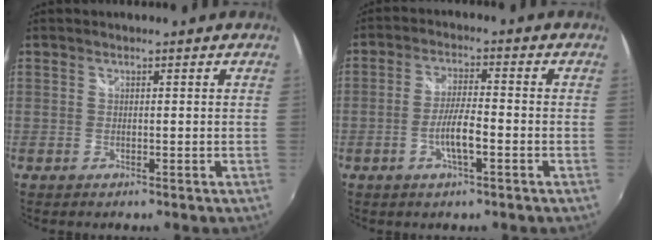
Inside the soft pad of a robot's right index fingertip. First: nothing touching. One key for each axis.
{"total": 5.3, "fx": -2.1, "fy": 0.8, "fz": 4.8, "tx": -0.096, "ty": 0.004, "tz": -0.038}